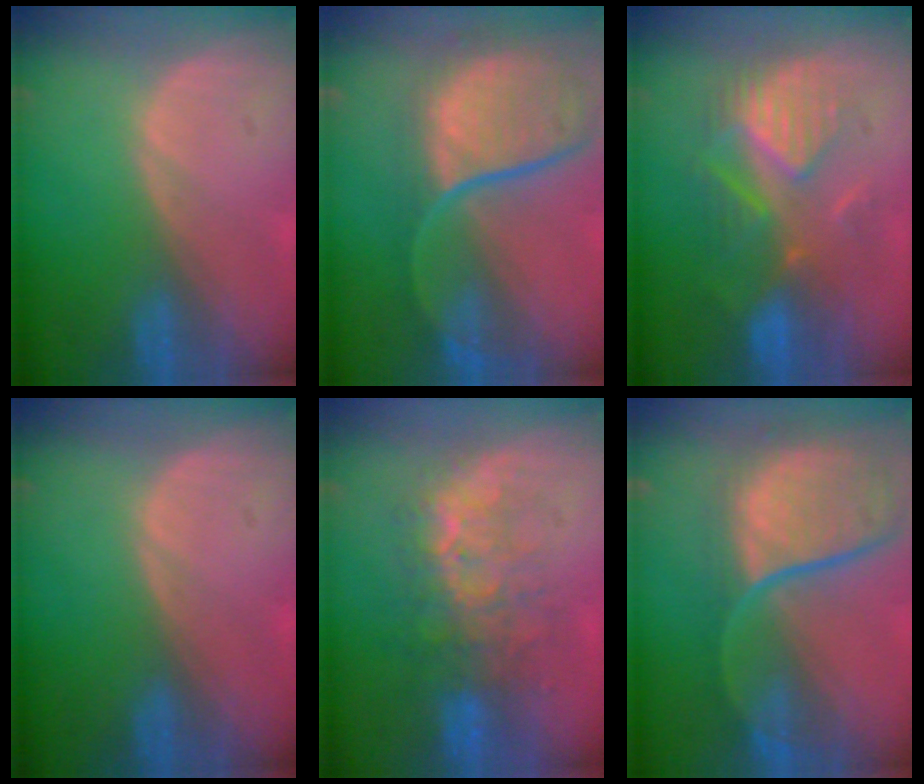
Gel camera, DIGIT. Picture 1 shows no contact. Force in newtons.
{"total": 12.1, "press": 9.9, "slide": 6.9}
{"total": 8.5, "press": 8.5, "slide": 0.8}
{"total": 0.0}
{"total": 8.2, "press": 8.0, "slide": 1.9}
{"total": 12.0, "press": 9.9, "slide": 6.8}